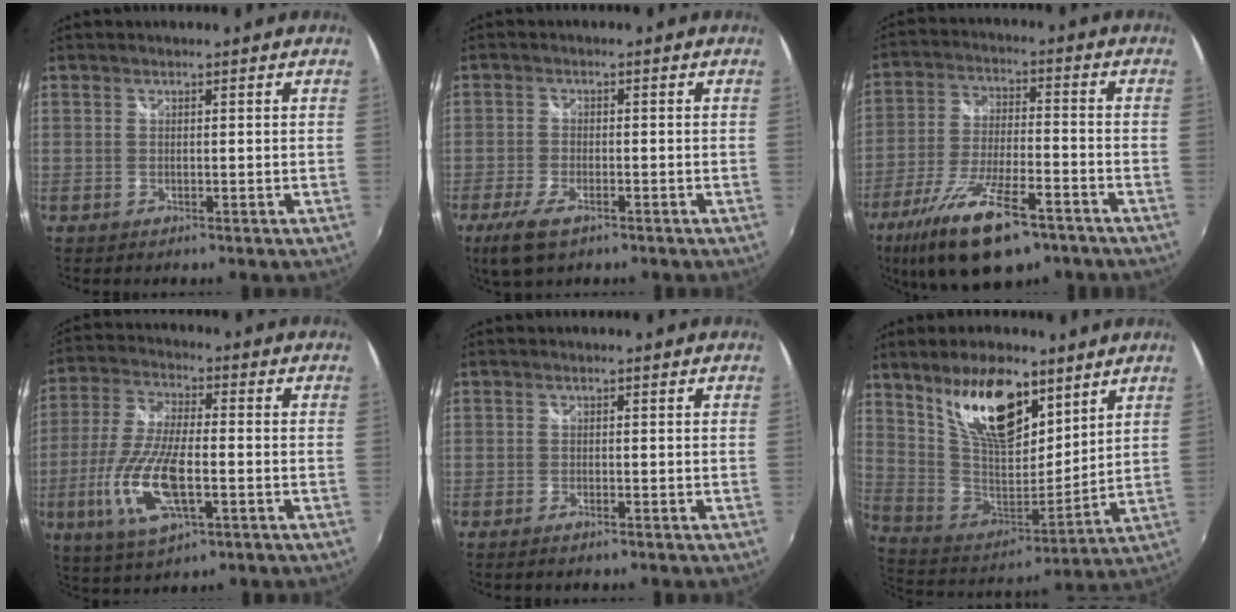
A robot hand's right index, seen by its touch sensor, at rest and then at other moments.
{"total": 6.8, "force": [-4.2, 2.8, 4.6], "torque": [-0.117, -0.019, -0.079]}
{"total": 18.2, "force": [-11.6, 6.3, 12.5], "torque": [-0.254, -0.040, -0.199]}
{"total": 14.8, "force": [-4.4, 5.2, 13.1], "torque": [-0.283, -0.013, -0.085]}
{"total": 1.3, "force": [-1.1, 0.4, 0.6], "torque": [-0.016, -0.003, -0.023]}
{"total": 19.2, "force": [11.1, 8.9, 12.9], "torque": [-0.240, 0.005, 0.213]}